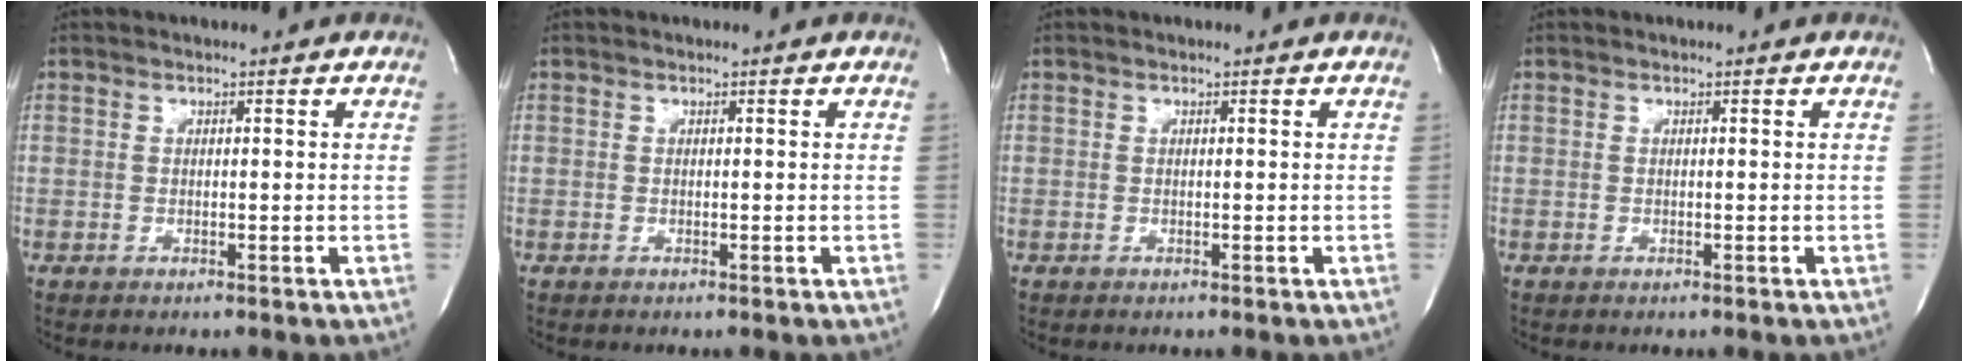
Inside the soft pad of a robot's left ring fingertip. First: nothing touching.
{"total": 0.0}
{"total": 0.0}
{"total": 0.0}